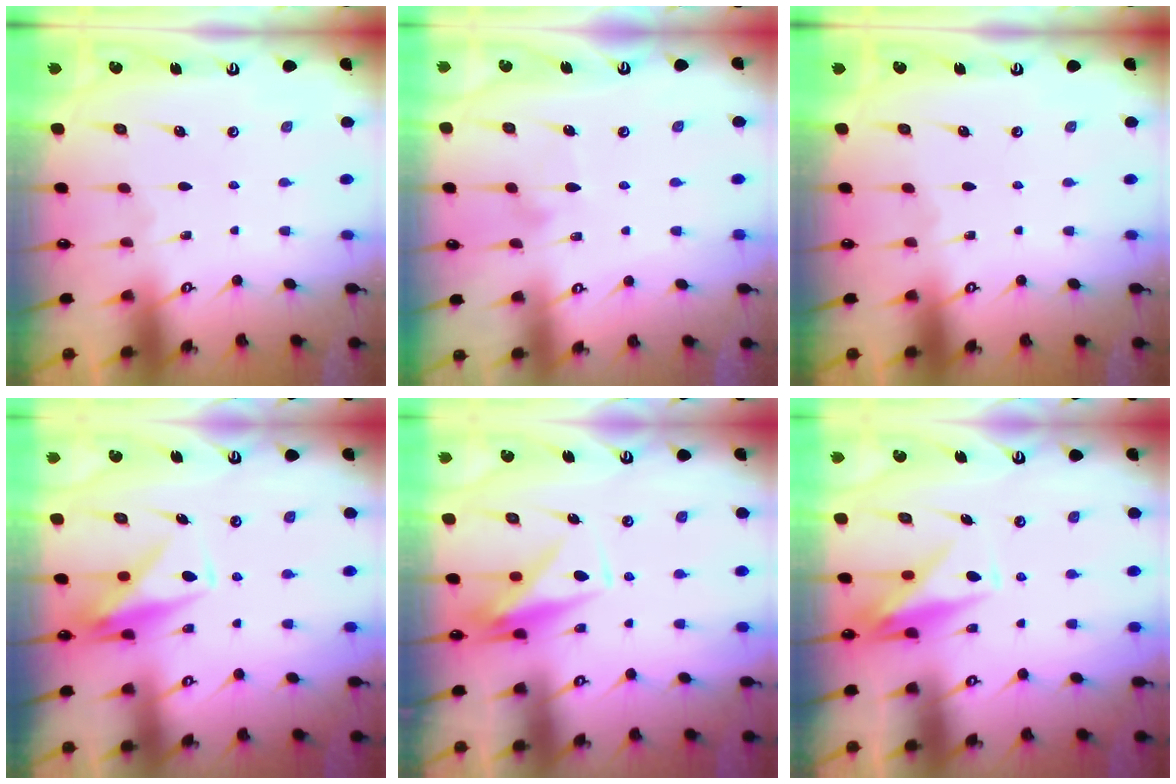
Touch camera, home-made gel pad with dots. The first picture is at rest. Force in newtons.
{"total": 7.4, "press": 7.4, "slide": 0.3}
{"total": 0.0}
{"total": 10.3, "press": 10.3, "slide": 0.8}
{"total": 8.0, "press": 8.0, "slide": 0.4}
{"total": 9.8, "press": 9.8, "slide": 0.6}